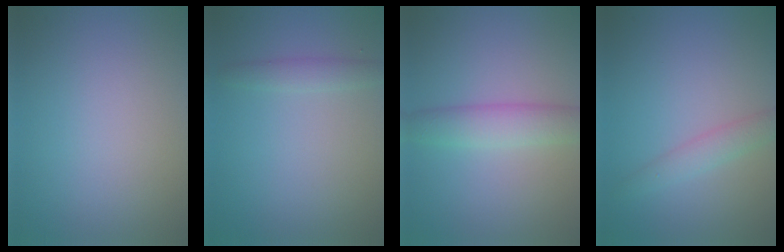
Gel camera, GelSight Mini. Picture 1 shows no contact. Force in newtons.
{"total": 1.5, "press": 1.5, "slide": 0.1}
{"total": 3.6, "press": 3.6, "slide": 0.1}
{"total": 1.9, "press": 1.9, "slide": 0.0}